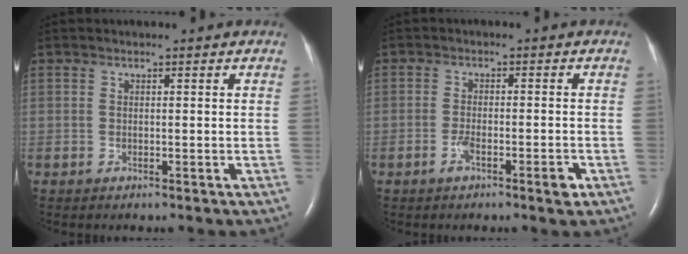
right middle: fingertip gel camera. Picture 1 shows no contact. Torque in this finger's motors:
{"motor_torque": [0.54, -0.28, 0.21, 0.02]}